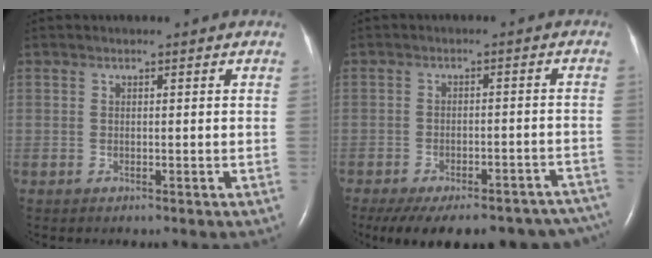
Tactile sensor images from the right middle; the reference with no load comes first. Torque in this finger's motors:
{"motor_torque": [1.08, -1.06, 0.20, 0.08]}